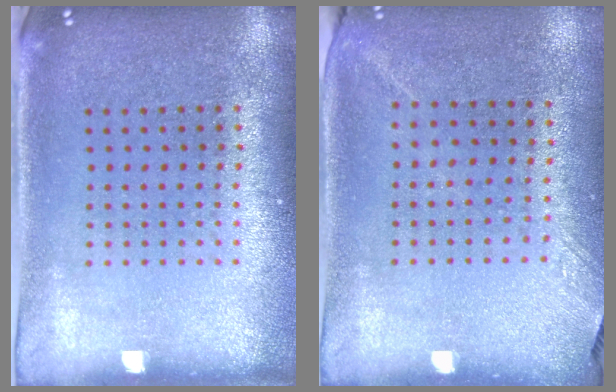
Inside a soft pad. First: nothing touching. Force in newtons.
{"total": 1.2, "press": 0.9, "slide": 0.8}